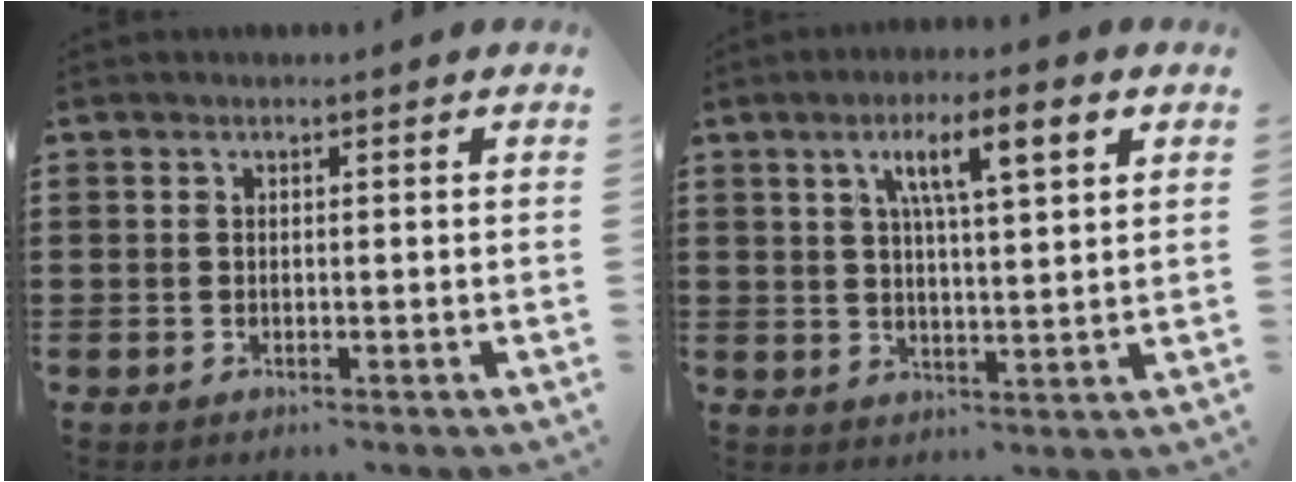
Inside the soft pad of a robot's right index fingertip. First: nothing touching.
{"total": 7.5, "force": [3.2, 1.2, 6.7], "torque": [-0.129, 0.004, 0.049]}